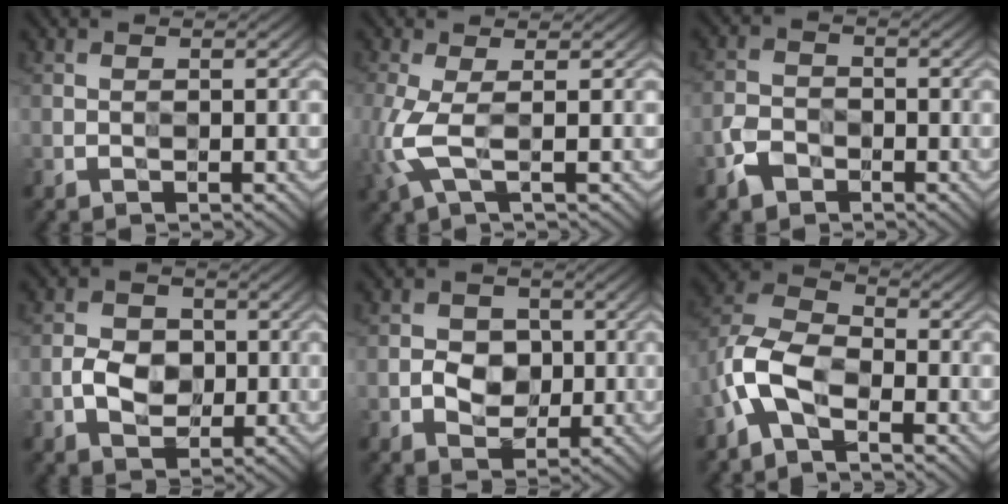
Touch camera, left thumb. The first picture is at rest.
{"total": 4.3, "force": [-0.5, 1.3, 4.0], "torque": [-0.117, 0.001, -0.012]}
{"total": 3.2, "force": [-2.3, 2.1, 0.6], "torque": [-0.013, -0.001, -0.052]}
{"total": 3.7, "force": [-0.6, 3.1, 1.8], "torque": [-0.026, 0.002, -0.015]}
{"total": 3.3, "force": [-0.4, 3.0, 1.2], "torque": [-0.013, 0.001, -0.013]}
{"total": 9.1, "force": [-3.9, 5.3, 6.3], "torque": [-0.138, 0.006, -0.093]}